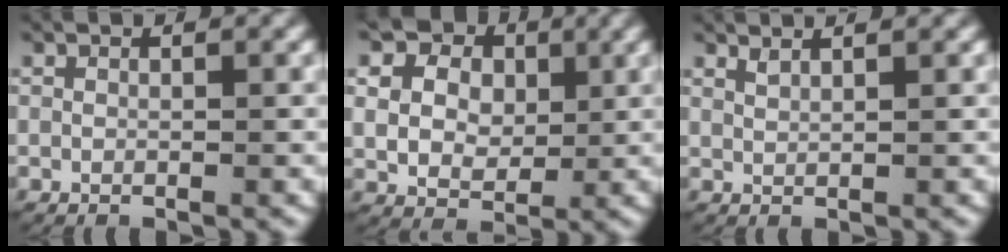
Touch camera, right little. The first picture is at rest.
{"total": 7.4, "force": [1.3, 6.1, 4.1], "torque": [-0.082, -0.019, 0.028]}
{"total": 1.9, "force": [1.7, 0.3, 0.8], "torque": [-0.017, 0.005, 0.029]}